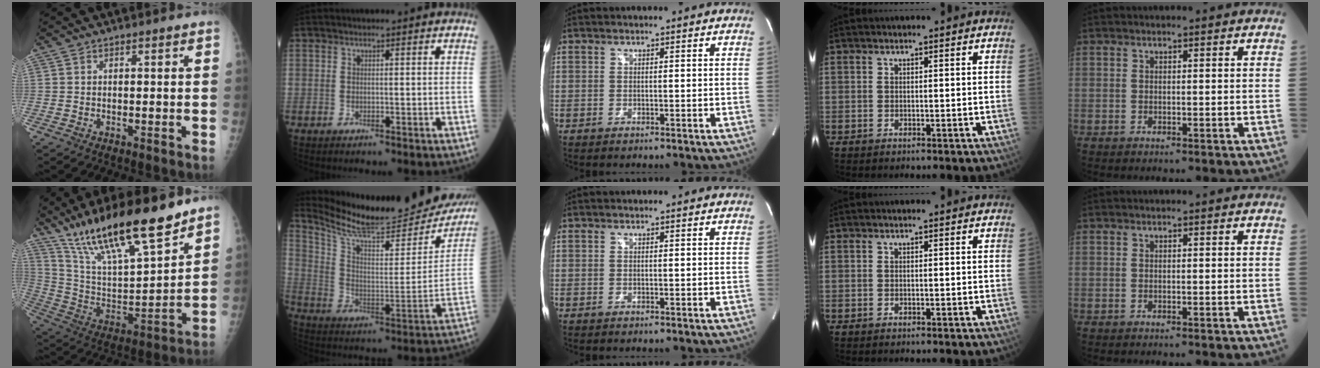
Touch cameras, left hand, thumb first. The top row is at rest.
{"thumb": {"total": 22.6, "force": [16.7, 4.8, 14.5], "torque": [-0.232, -0.067, 0.304]}, "index": {"total": 24.3, "force": [23.0, 3.7, 6.9], "torque": [-0.117, -0.085, 0.319]}}